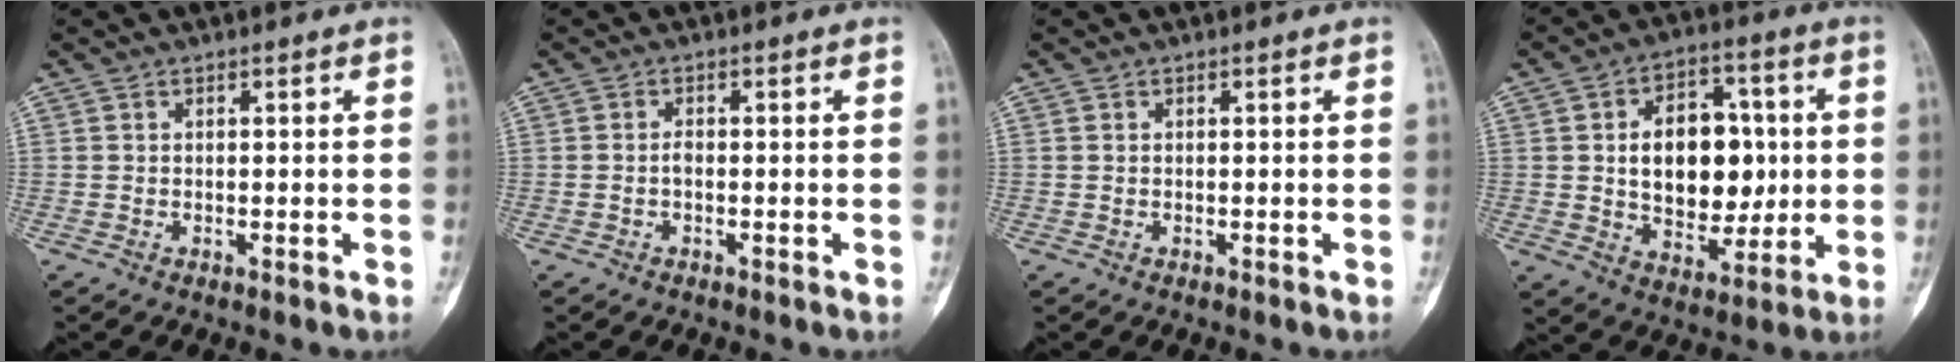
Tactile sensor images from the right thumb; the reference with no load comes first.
{"total": 1.2, "force": [-0.2, 0.6, 1.0], "torque": [-0.018, 0.002, -0.005]}
{"total": 0.0}
{"total": 16.7, "force": [1.3, 11.1, 12.4], "torque": [-0.136, 0.009, 0.027]}